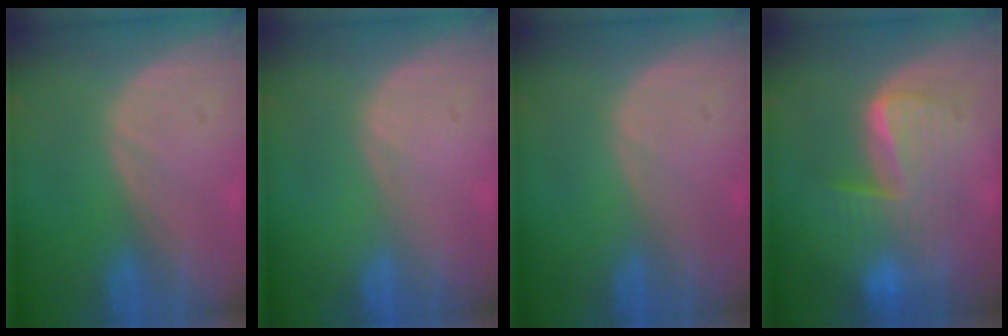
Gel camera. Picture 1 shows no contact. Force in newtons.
{"total": 0.0}
{"total": 0.0}
{"total": 8.0, "press": 8.0, "slide": 0.5}